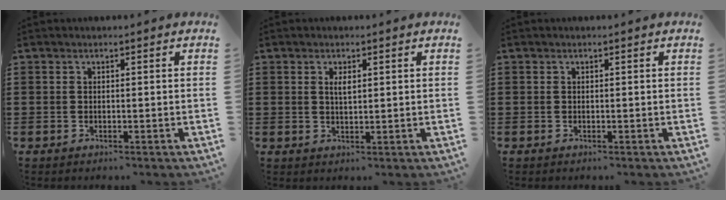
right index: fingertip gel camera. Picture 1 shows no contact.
{"total": 1.9, "force": [0.6, 0.7, 1.6], "torque": [-0.034, 0.003, 0.010]}
{"total": 0.0}